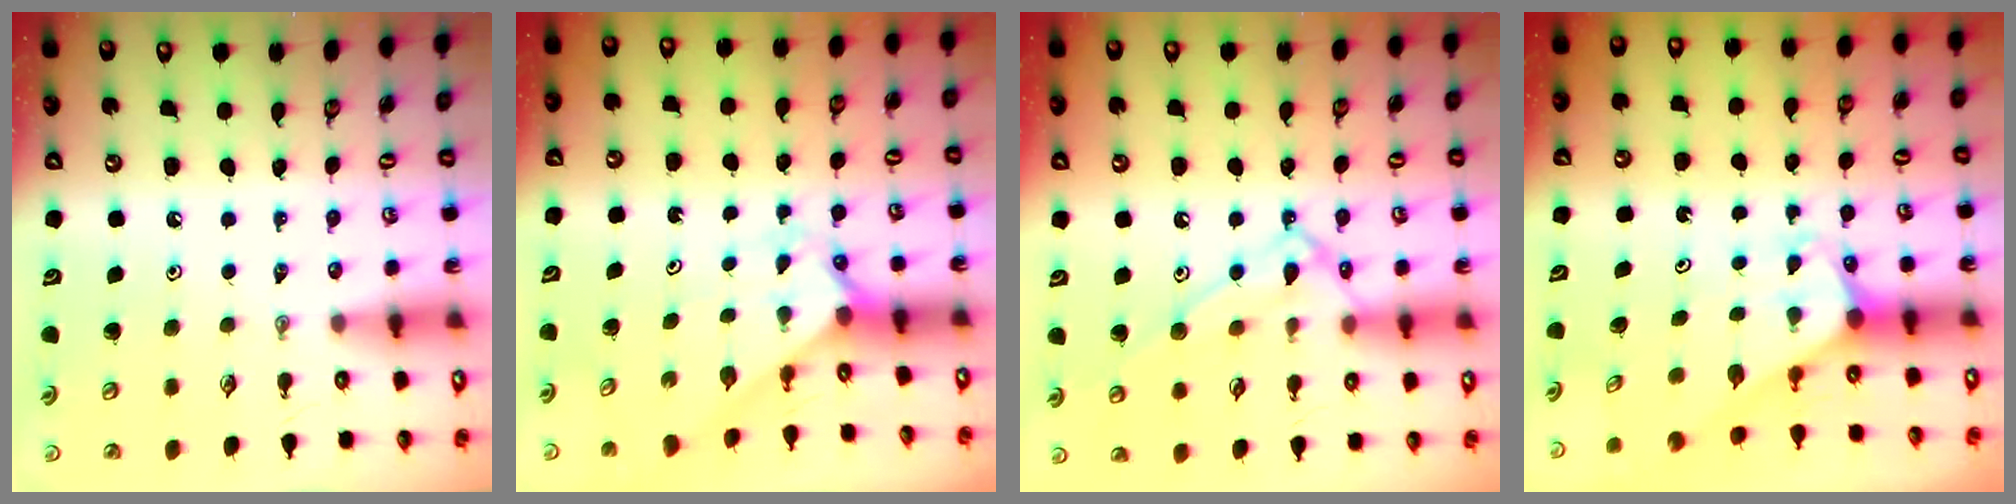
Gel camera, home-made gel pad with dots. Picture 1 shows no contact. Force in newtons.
{"total": 2.0, "press": 2.0, "slide": 0.2}
{"total": 12.0, "press": 12.0, "slide": 0.9}
{"total": 1.9, "press": 1.9, "slide": 0.1}